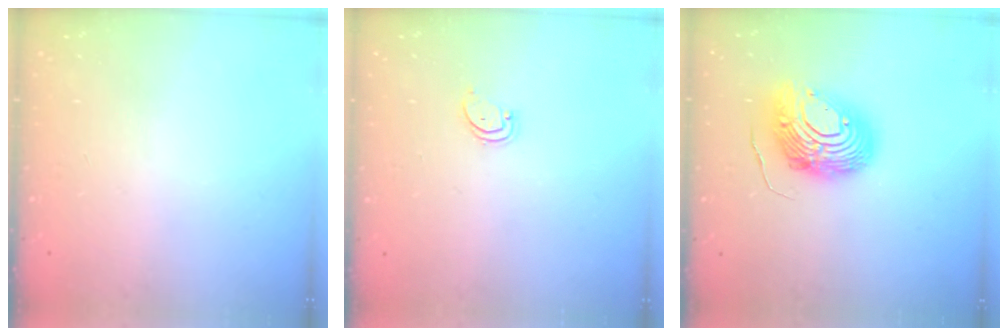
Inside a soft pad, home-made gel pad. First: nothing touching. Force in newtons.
{"total": 2.3, "press": 2.3, "slide": 0.1}
{"total": 12.2, "press": 12.2, "slide": 1.2}